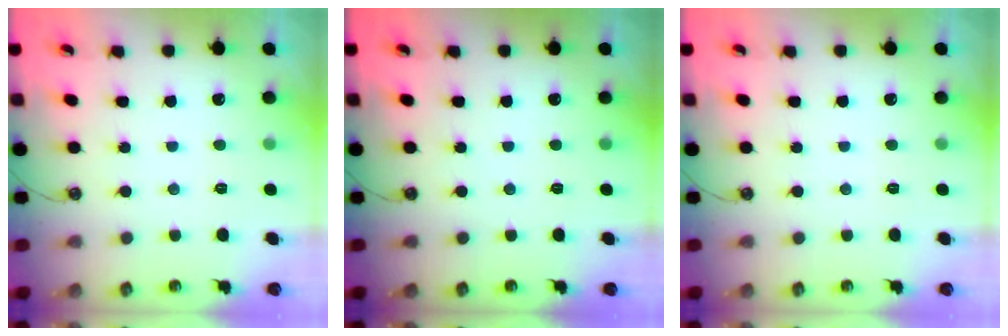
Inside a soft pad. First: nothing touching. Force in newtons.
{"total": 0.0}
{"total": 0.0}